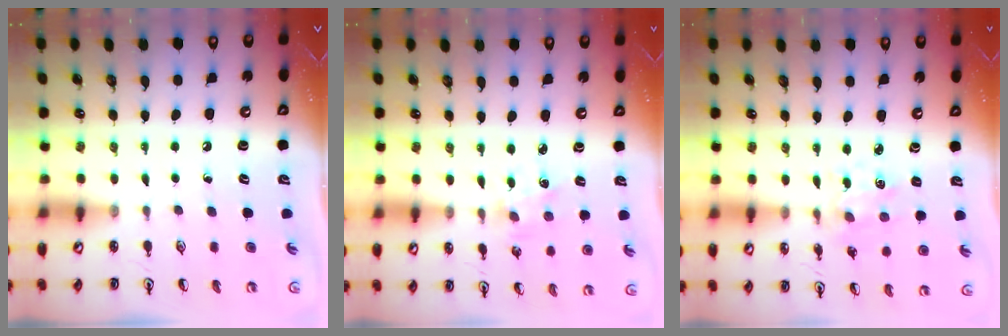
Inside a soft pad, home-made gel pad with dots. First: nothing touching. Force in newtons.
{"total": 1.9, "press": 1.8, "slide": 0.3}
{"total": 1.6, "press": 1.6, "slide": 0.3}